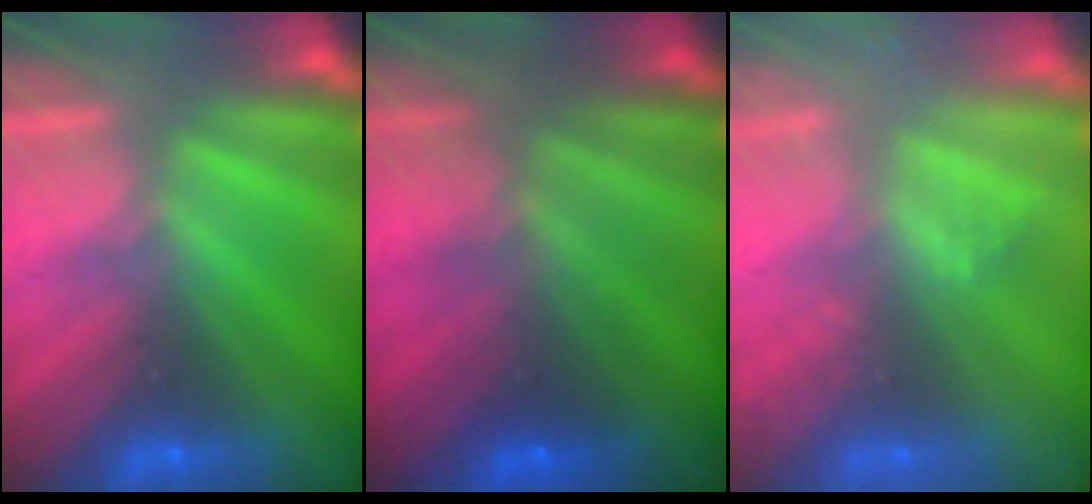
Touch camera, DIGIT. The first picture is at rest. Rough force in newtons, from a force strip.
{"total": 7.7}
{"total": 2.1}